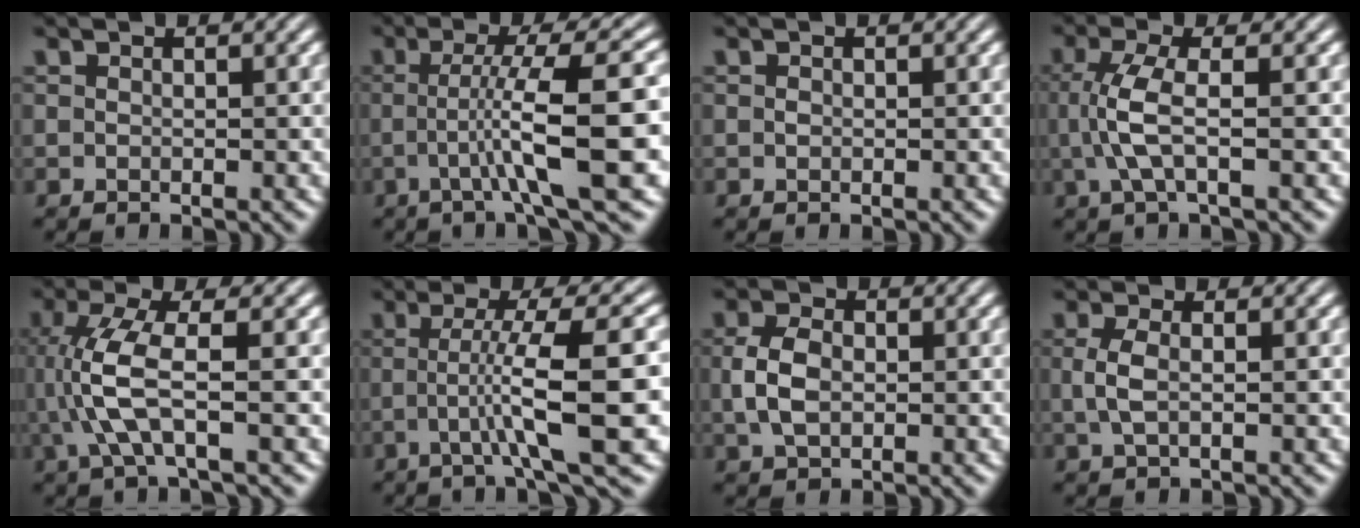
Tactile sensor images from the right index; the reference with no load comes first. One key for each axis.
{"total": 7.3, "fx": -0.9, "fy": 0.3, "fz": 7.2, "tx": -0.106, "ty": -0.010, "tz": -0.004}
{"total": 0.5, "fx": -0.1, "fy": -0.5, "fz": -0.1, "tx": -0.004, "ty": -0.009, "tz": 0.006}
{"total": 3.3, "fx": -0.2, "fy": 0.0, "fz": 3.3, "tx": -0.072, "ty": -0.004, "tz": 0.005}
{"total": 4.6, "fx": 0.0, "fy": 0.6, "fz": 4.6, "tx": -0.104, "ty": -0.006, "tz": 0.008}
{"total": 6.5, "fx": -0.7, "fy": -0.3, "fz": 6.5, "tx": -0.097, "ty": -0.009, "tz": -0.004}
{"total": 2.5, "fx": 0.0, "fy": 1.3, "fz": 2.2, "tx": -0.043, "ty": -0.005, "tz": 0.011}
{"total": 1.7, "fx": 0.0, "fy": -0.1, "fz": 1.7, "tx": -0.037, "ty": -0.005, "tz": 0.010}